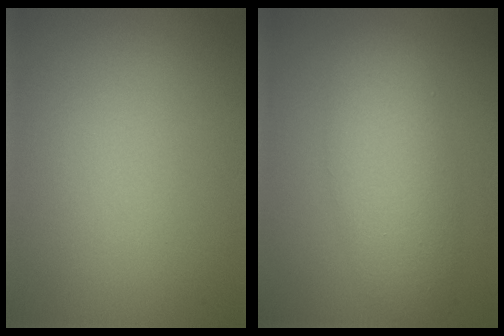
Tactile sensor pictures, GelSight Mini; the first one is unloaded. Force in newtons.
{"total": 5.4, "press": 5.3, "slide": 0.3}